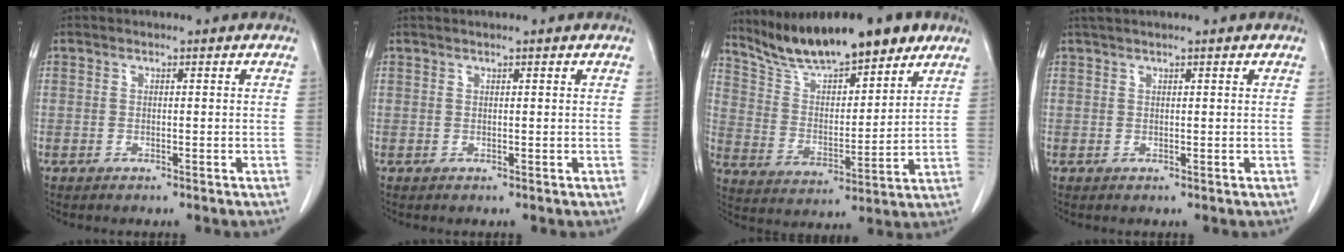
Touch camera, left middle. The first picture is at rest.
{"total": 1.7, "force": [1.3, 0.1, 1.1], "torque": [-0.015, 0.020, 0.020]}
{"total": 16.1, "force": [13.1, 3.8, 8.6], "torque": [-0.138, 0.005, 0.230]}
{"total": 3.5, "force": [2.7, 0.1, 2.2], "torque": [-0.036, 0.031, 0.045]}